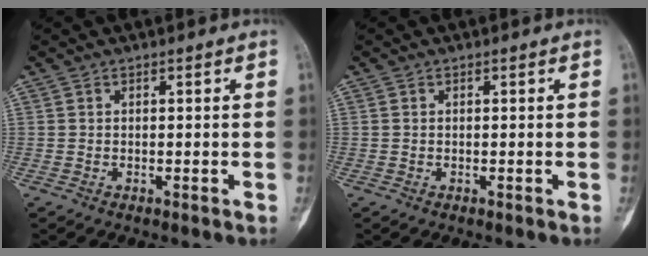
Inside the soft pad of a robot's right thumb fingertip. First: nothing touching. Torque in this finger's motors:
{"motor_torque": [0.14, -0.02, 0.00, -0.12, -0.04]}